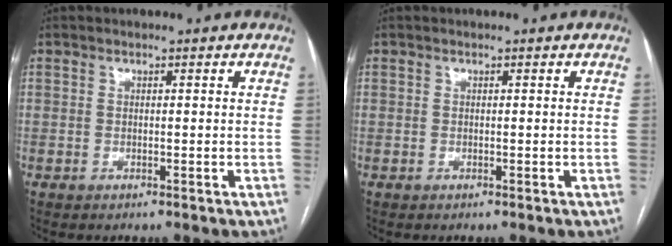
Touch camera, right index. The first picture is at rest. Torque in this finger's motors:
{"motor_torque": [-0.01, 0.01, 0.00, 0.01]}